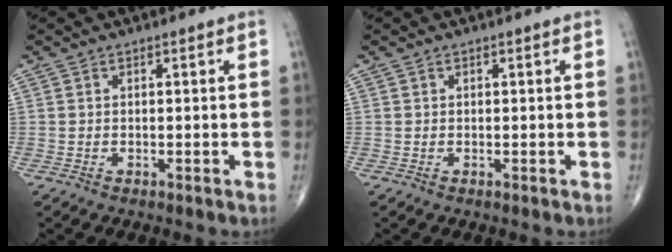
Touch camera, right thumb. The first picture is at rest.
{"total": 0.0}